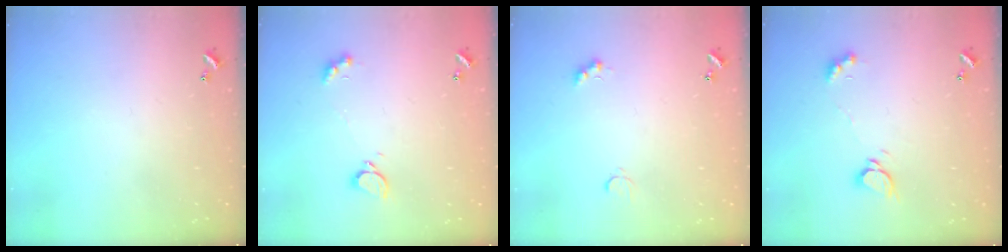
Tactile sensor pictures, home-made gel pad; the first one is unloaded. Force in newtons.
{"total": 2.6, "press": 2.5, "slide": 0.6}
{"total": 1.7, "press": 1.5, "slide": 0.6}
{"total": 2.9, "press": 2.9, "slide": 0.3}